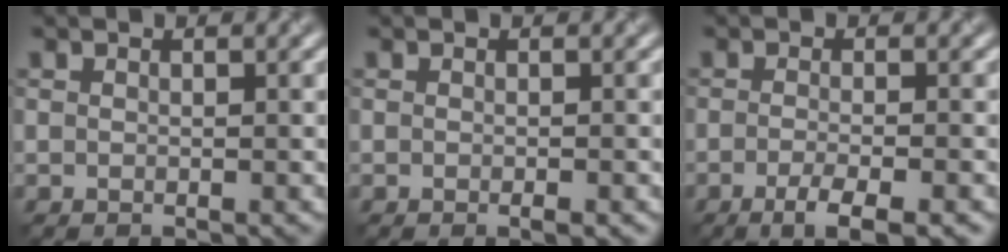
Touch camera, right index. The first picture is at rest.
{"total": 0.9, "force": [-0.4, 0.1, 0.8], "torque": [-0.011, -0.003, -0.005]}
{"total": 3.7, "force": [-1.9, 0.8, 3.0], "torque": [-0.049, -0.006, -0.037]}